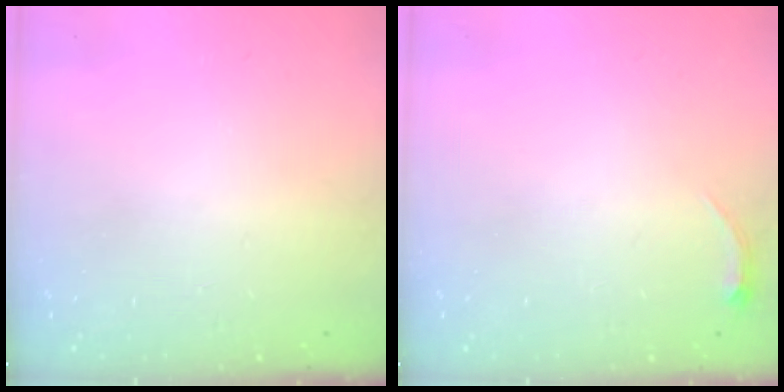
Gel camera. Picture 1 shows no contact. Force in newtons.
{"total": 3.4, "press": 3.3, "slide": 0.7}